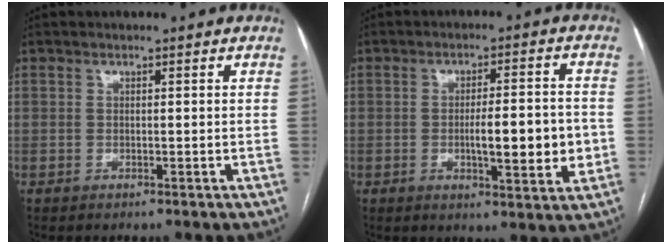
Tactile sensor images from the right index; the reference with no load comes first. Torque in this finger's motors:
{"motor_torque": [1.37, -0.06, 0.29, 0.11]}